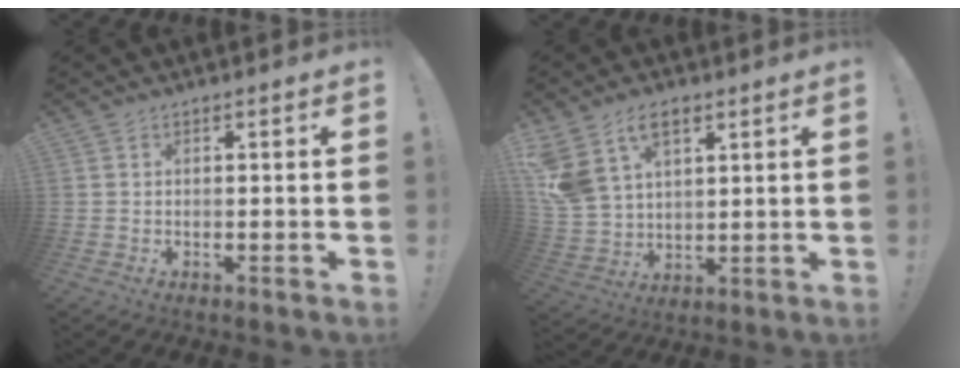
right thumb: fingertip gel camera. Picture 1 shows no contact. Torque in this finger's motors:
{"motor_torque": [1.55, 2.25, 1.07, 0.72, 0.17]}